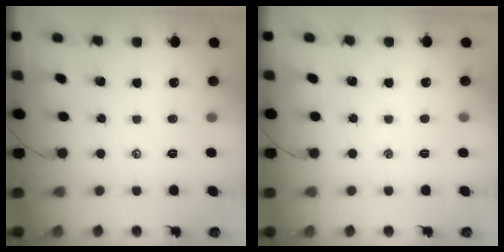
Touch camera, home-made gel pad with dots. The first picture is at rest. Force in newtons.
{"total": 0.0}